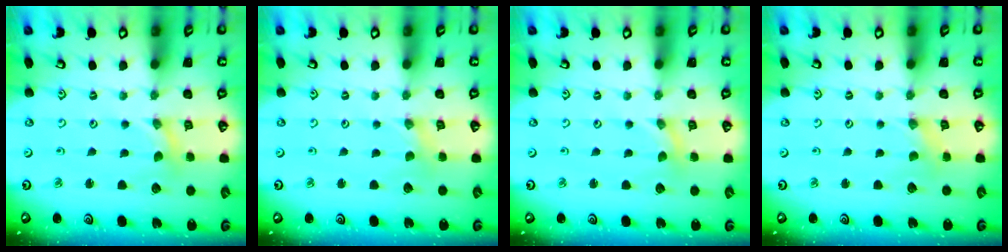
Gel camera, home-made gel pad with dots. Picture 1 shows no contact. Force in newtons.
{"total": 0.0}
{"total": 0.0}
{"total": 0.6, "press": 0.6, "slide": 0.1}